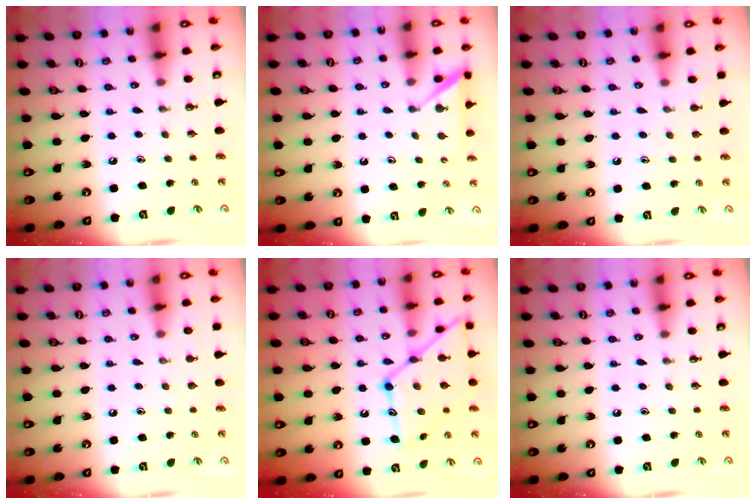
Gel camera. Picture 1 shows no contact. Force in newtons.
{"total": 3.9, "press": 3.9, "slide": 0.4}
{"total": 3.6, "press": 3.6, "slide": 0.4}
{"total": 0.0}
{"total": 16.6, "press": 16.5, "slide": 1.4}
{"total": 0.0}